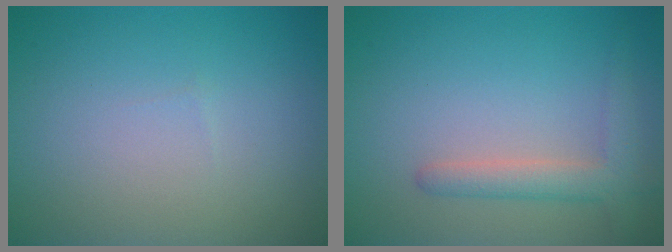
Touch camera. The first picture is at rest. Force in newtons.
{"total": 2.9, "press": 2.9, "slide": 0.2}